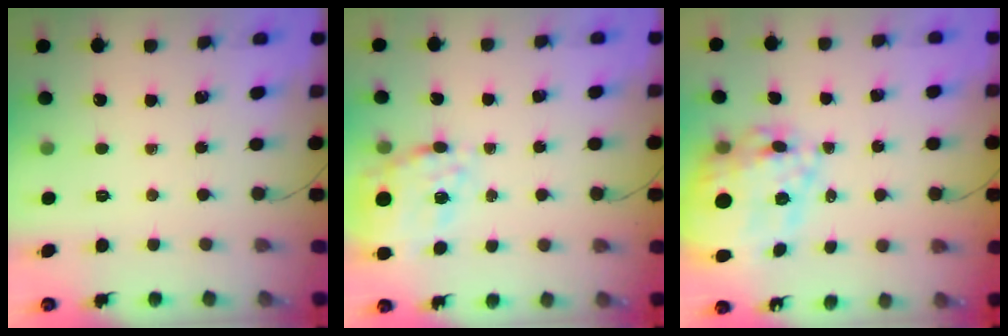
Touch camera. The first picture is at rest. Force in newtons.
{"total": 16.3, "press": 16.1, "slide": 2.9}
{"total": 21.7, "press": 21.1, "slide": 5.0}